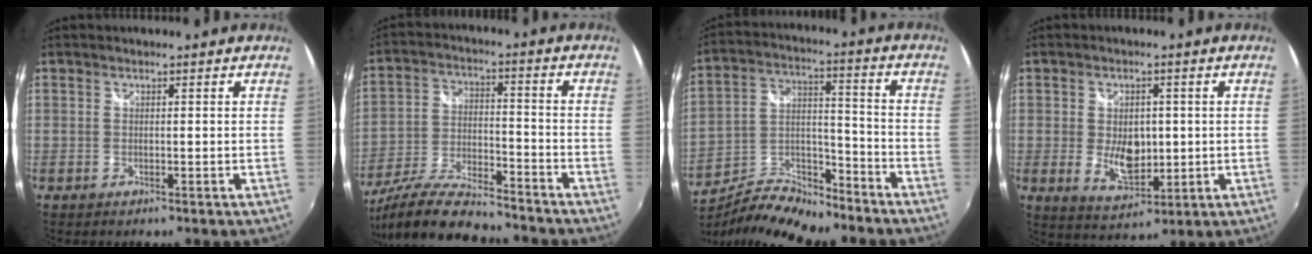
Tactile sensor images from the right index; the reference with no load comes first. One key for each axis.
{"total": 17.4, "fx": -14.8, "fy": 3.7, "fz": 8.3, "tx": -0.176, "ty": -0.025, "tz": -0.257}
{"total": 14.1, "fx": -11.2, "fy": 4.8, "fz": 7.1, "tx": -0.146, "ty": 0.007, "tz": -0.200}
{"total": 7.7, "fx": -0.4, "fy": 4.7, "fz": 6.1, "tx": -0.109, "ty": -0.009, "tz": 0.002}